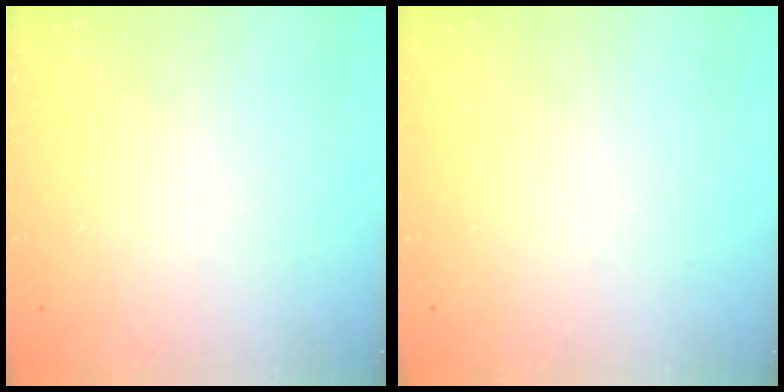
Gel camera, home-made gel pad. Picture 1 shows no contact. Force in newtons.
{"total": 0.0}